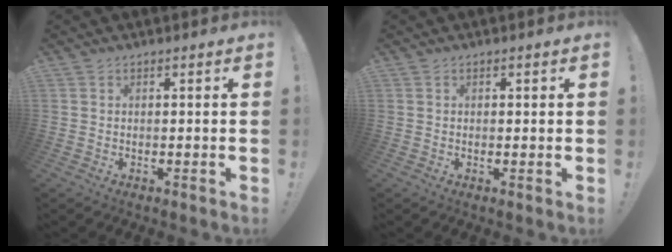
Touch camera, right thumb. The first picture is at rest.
{"total": 0.7, "force": [0.5, 0.5, 0.1], "torque": [0.000, 0.000, 0.010]}